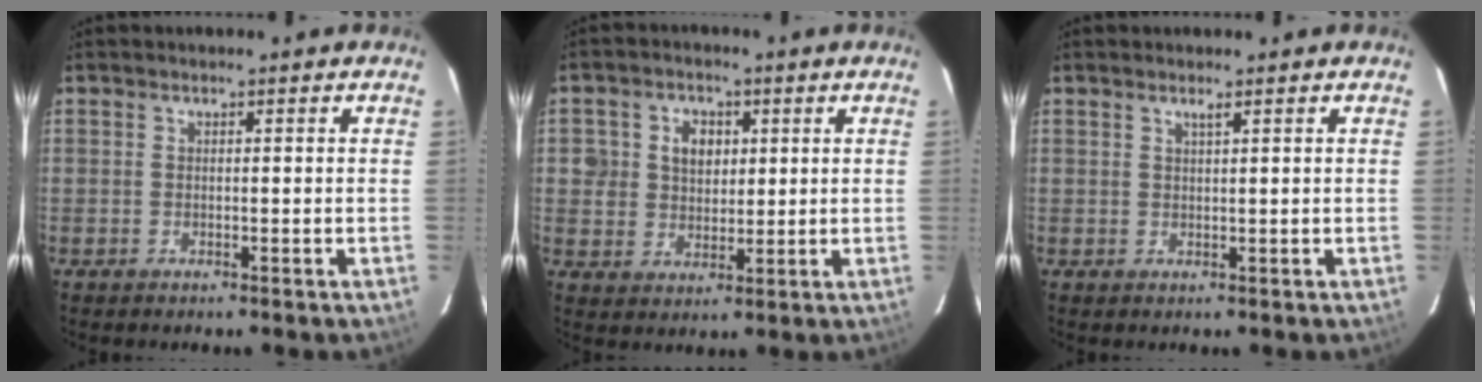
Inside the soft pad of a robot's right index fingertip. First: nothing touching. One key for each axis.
{"total": 6.3, "fx": 1.3, "fy": 5.6, "fz": 2.6, "tx": -0.049, "ty": 0.017, "tz": 0.024}
{"total": 0.9, "fx": 0.6, "fy": -0.1, "fz": 0.6, "tx": -0.008, "ty": 0.000, "tz": 0.010}